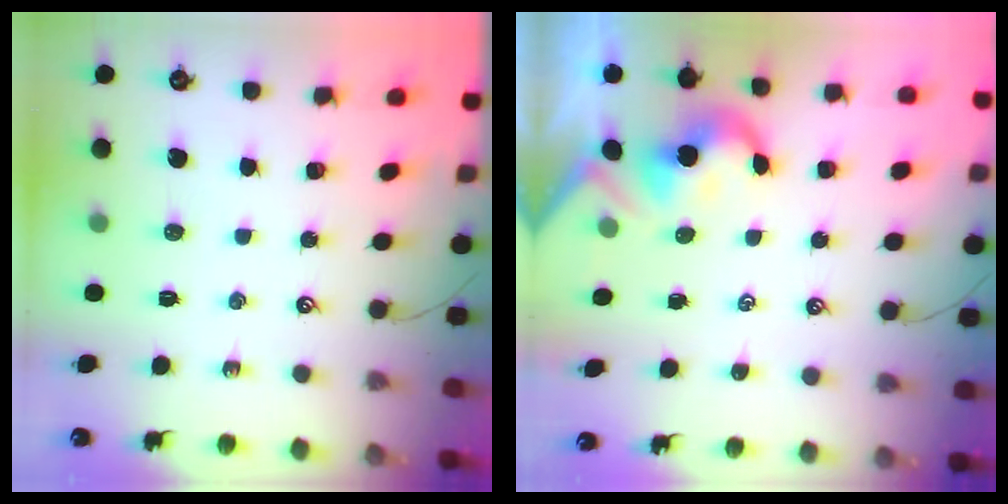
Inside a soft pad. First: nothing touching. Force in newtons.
{"total": 2.0, "press": 1.9, "slide": 0.5}